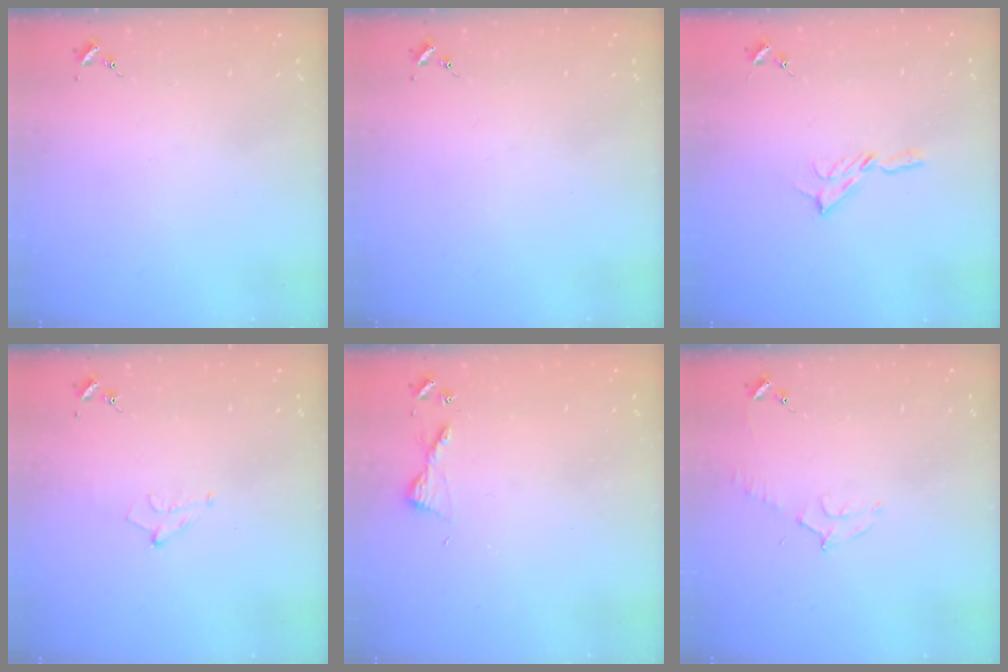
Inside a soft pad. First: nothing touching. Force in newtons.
{"total": 0.0}
{"total": 4.7, "press": 4.7, "slide": 0.6}
{"total": 6.1, "press": 6.1, "slide": 0.8}
{"total": 5.7, "press": 5.7, "slide": 0.5}
{"total": 6.3, "press": 6.3, "slide": 0.7}